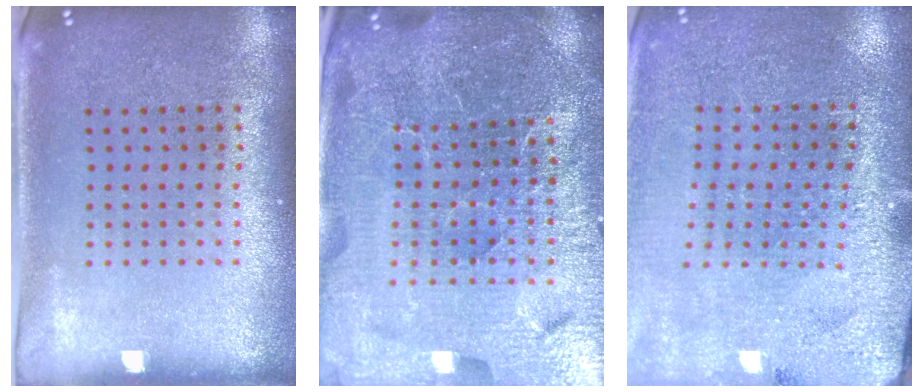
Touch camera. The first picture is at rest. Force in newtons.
{"total": 6.2, "press": 5.5, "slide": 2.8}
{"total": 2.9, "press": 2.9, "slide": 0.2}